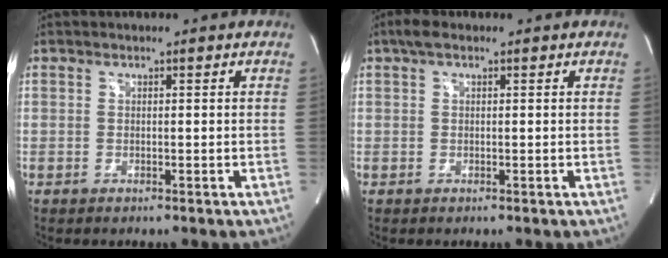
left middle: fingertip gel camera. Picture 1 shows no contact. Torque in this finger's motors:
{"motor_torque": [0.36, -0.36, -0.05, 0.04]}